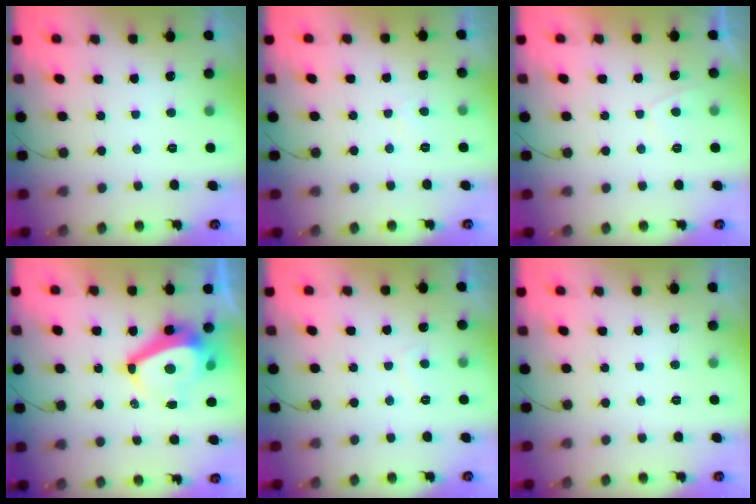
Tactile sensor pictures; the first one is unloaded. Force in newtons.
{"total": 2.5, "press": 2.4, "slide": 0.5}
{"total": 2.3, "press": 2.2, "slide": 0.6}
{"total": 9.9, "press": 9.3, "slide": 3.5}
{"total": 0.6, "press": 0.3, "slide": 0.5}
{"total": 0.0}